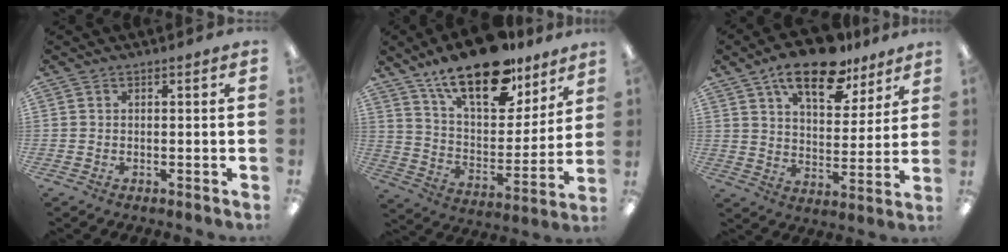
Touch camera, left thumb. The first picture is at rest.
{"total": 22.1, "force": [15.7, 9.1, 12.6], "torque": [-0.207, -0.097, 0.275]}
{"total": 15.9, "force": [11.1, 6.9, 9.0], "torque": [-0.134, -0.057, 0.189]}